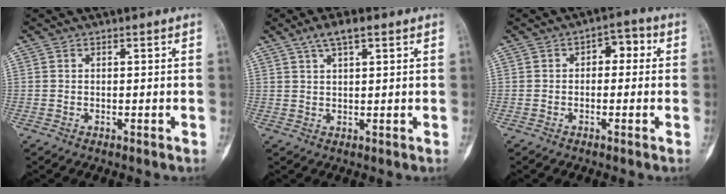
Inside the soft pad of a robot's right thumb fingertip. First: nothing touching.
{"total": 4.7, "force": [2.8, 1.5, 3.6], "torque": [-0.064, 0.003, 0.052]}
{"total": 4.3, "force": [0.4, 2.8, 3.2], "torque": [-0.017, 0.019, -0.006]}